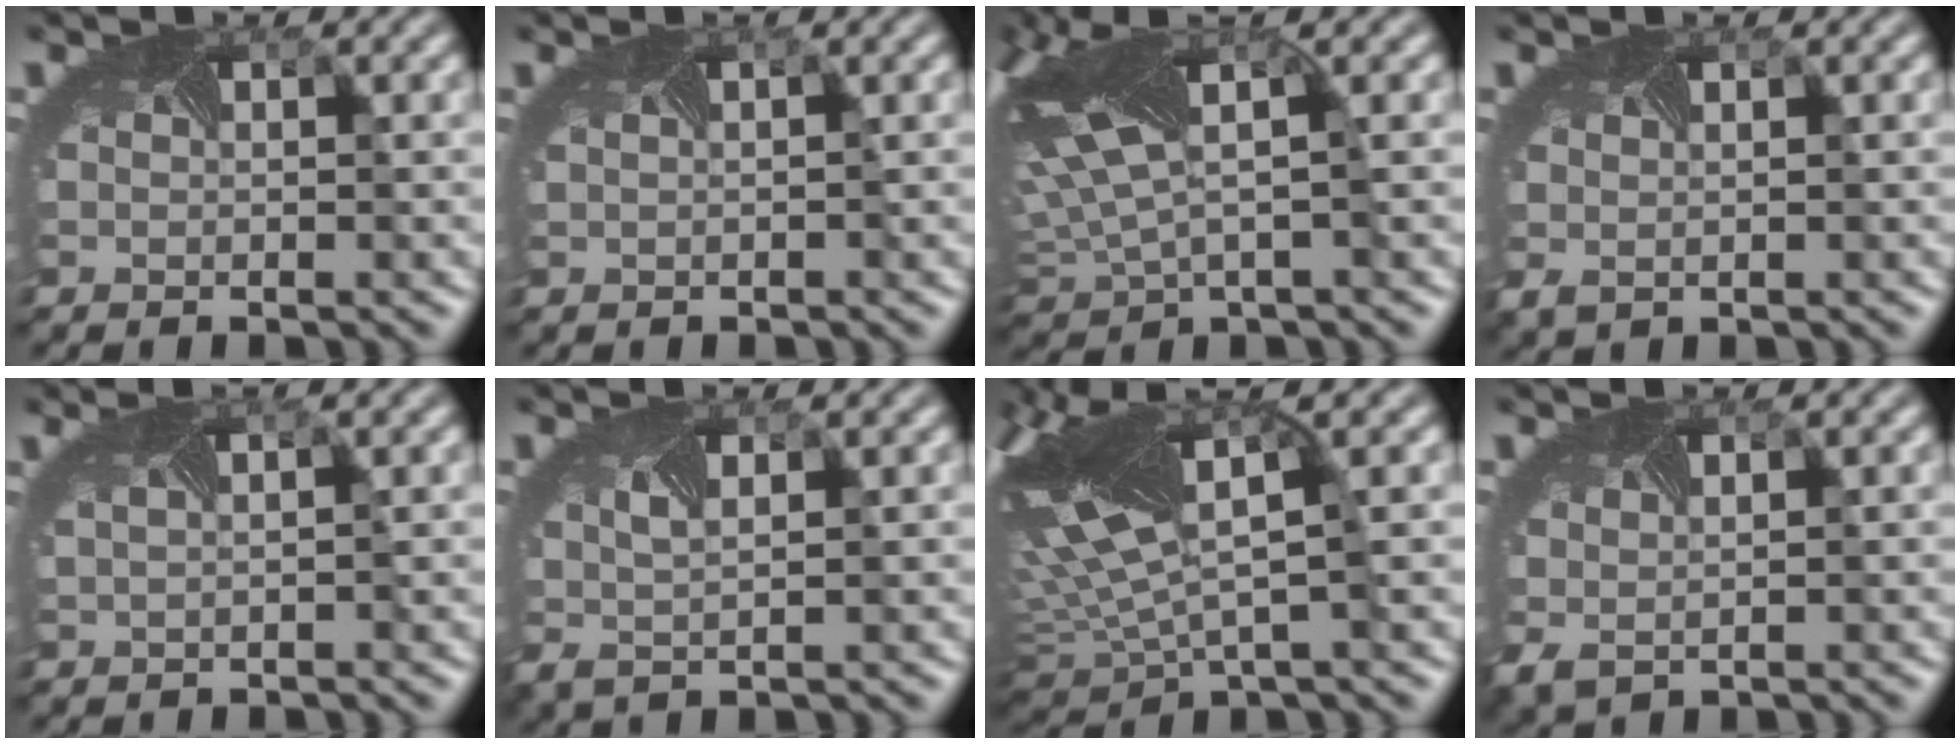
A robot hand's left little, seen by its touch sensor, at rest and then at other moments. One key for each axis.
{"total": 1.6, "fx": 0.6, "fy": 0.7, "fz": 1.3, "tx": -0.005, "ty": 0.012, "tz": -0.002}
{"total": 9.8, "fx": 2.5, "fy": 4.4, "fz": 8.4, "tx": -0.221, "ty": -0.003, "tz": 0.046}
{"total": 0.7, "fx": 0.1, "fy": 0.3, "fz": 0.6, "tx": -0.020, "ty": -0.003, "tz": 0.003}
{"total": 3.4, "fx": 1.4, "fy": 1.5, "fz": 2.6, "tx": -0.016, "ty": 0.021, "tz": 0.000}
{"total": 1.9, "fx": 0.6, "fy": 0.5, "fz": 1.8, "tx": -0.047, "ty": -0.005, "tz": 0.013}
{"total": 10.9, "fx": 2.0, "fy": 4.5, "fz": 9.7, "tx": -0.237, "ty": -0.005, "tz": 0.031}
{"total": 1.3, "fx": 0.2, "fy": 0.7, "fz": 1.0, "tx": -0.033, "ty": -0.007, "tz": 0.010}